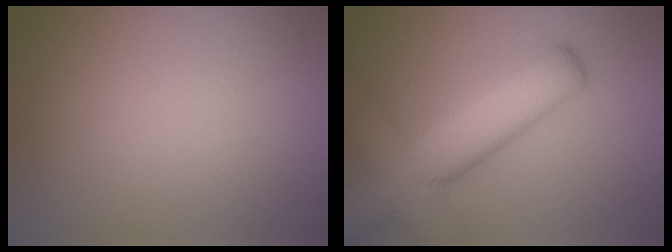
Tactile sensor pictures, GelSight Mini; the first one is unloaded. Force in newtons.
{"total": 9.4, "press": 9.4, "slide": 0.5}